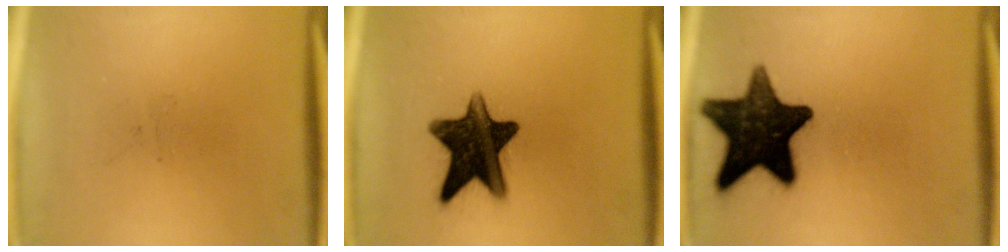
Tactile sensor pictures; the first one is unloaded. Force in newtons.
{"total": 14.0}
{"total": 15.9}